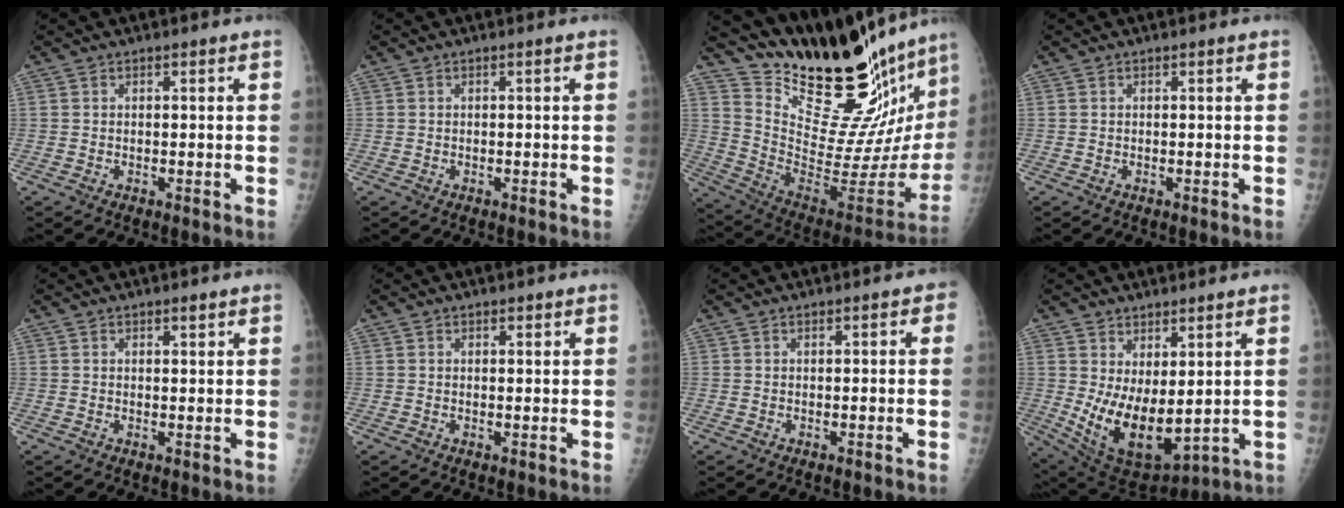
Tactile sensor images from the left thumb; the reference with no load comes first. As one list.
[{"total": 0.0}, {"total": 31.8, "force": [27.6, 6.6, 14.2], "torque": [-0.196, -0.202, 0.399]}, {"total": 0.0}, {"total": 1.3, "force": [1.1, 0.4, 0.7], "torque": [0.001, -0.007, 0.015]}, {"total": 1.0, "force": [0.8, 0.4, 0.4], "torque": [0.006, -0.004, 0.009]}, {"total": 1.0, "force": [0.4, 0.8, 0.5], "torque": [0.009, 0.003, -0.001]}, {"total": 12.2, "force": [1.9, 5.6, 10.7], "torque": [-0.178, -0.038, 0.060]}]